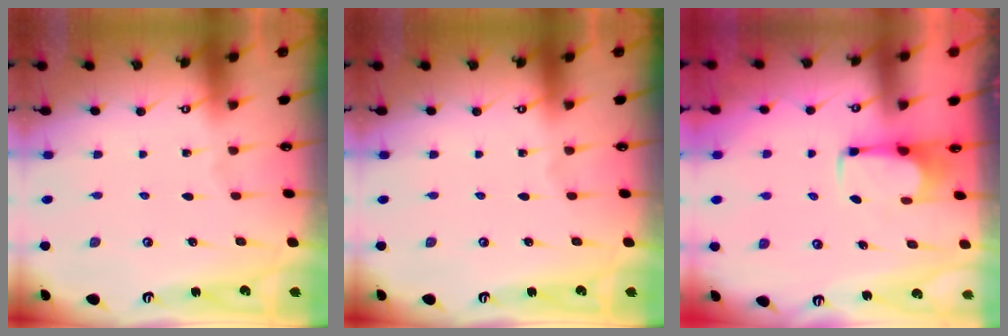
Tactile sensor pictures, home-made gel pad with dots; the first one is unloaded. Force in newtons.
{"total": 0.0}
{"total": 2.8, "press": 2.8, "slide": 0.5}